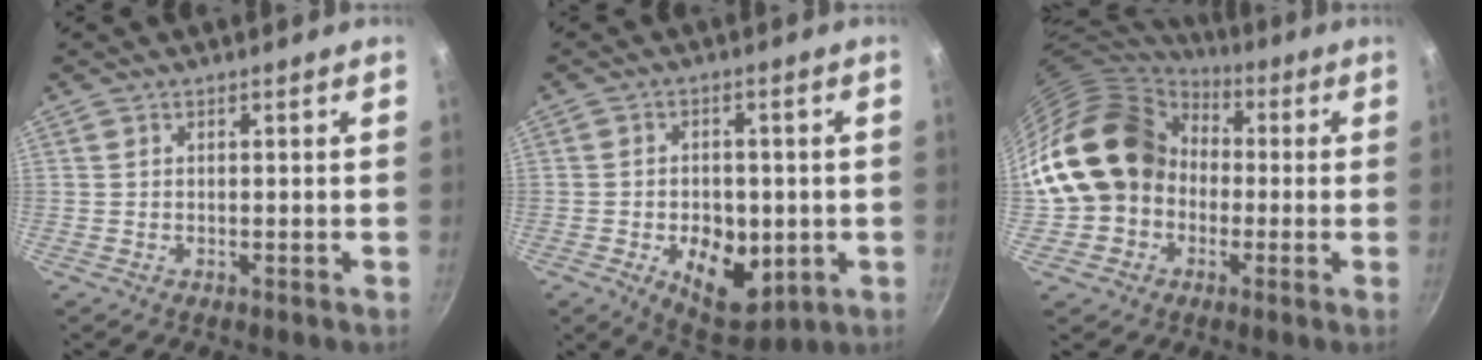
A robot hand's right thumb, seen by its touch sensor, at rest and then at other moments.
{"total": 12.3, "force": [-2.7, 7.9, 9.0], "torque": [-0.093, -0.004, -0.026]}
{"total": 18.1, "force": [0.8, 15.4, 9.5], "torque": [-0.158, 0.050, 0.014]}